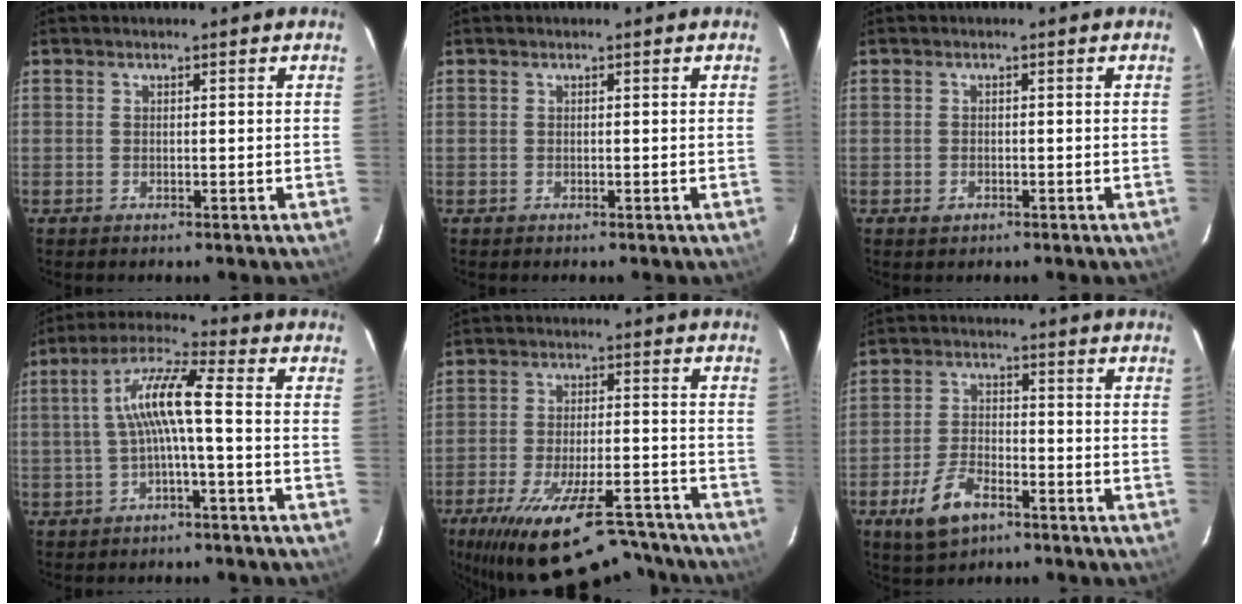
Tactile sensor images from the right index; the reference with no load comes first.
{"total": 0.0}
{"total": 1.3, "force": [-0.7, 1.0, 0.6], "torque": [-0.008, 0.000, -0.009]}
{"total": 8.3, "force": [-1.1, 0.6, 8.3], "torque": [-0.175, 0.021, -0.018]}
{"total": 23.0, "force": [-18.5, 6.9, 11.8], "torque": [-0.221, -0.027, -0.267]}
{"total": 8.5, "force": [-5.0, 4.0, 5.6], "torque": [-0.128, -0.002, -0.090]}